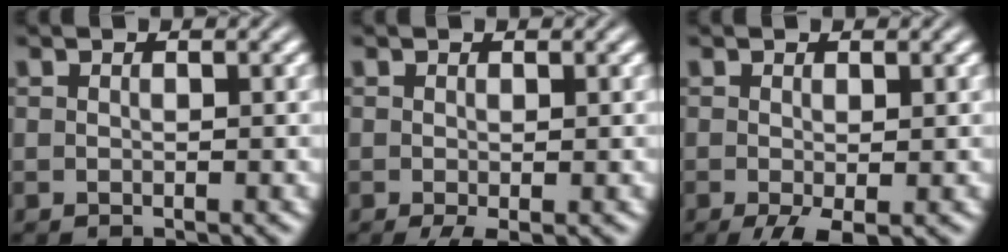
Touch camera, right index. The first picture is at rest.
{"total": 1.3, "force": [-0.9, 0.3, 0.9], "torque": [-0.015, -0.011, -0.008]}
{"total": 2.4, "force": [-1.6, 0.8, 1.6], "torque": [-0.031, -0.020, -0.015]}